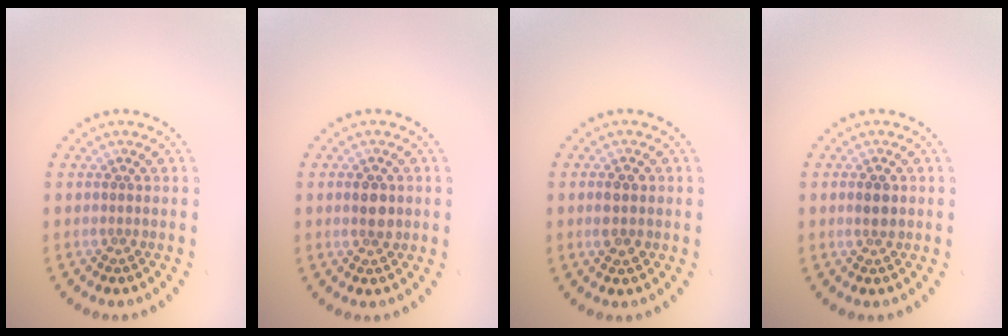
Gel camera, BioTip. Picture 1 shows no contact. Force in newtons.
{"total": 1.9, "press": 1.9, "slide": 0.1}
{"total": 2.4, "press": 2.4, "slide": 0.1}
{"total": 1.2, "press": 1.2, "slide": 0.1}